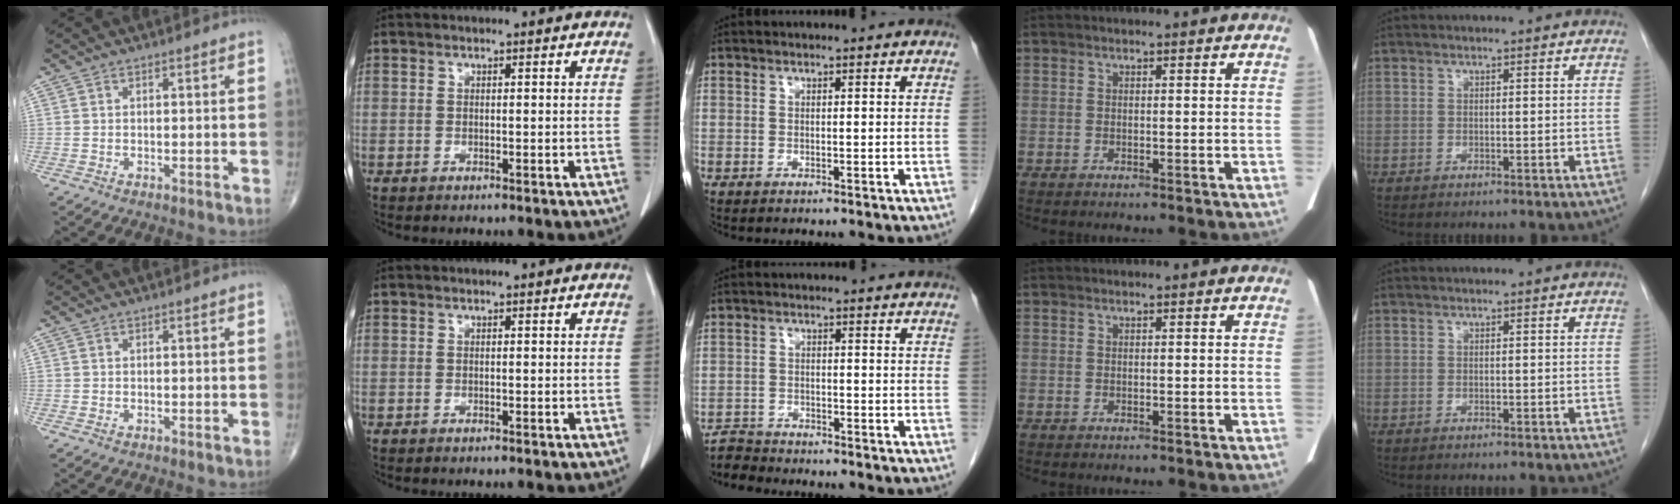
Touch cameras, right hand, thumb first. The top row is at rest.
{"middle": {"total": 1.4, "force": [-1.0, 0.0, -0.9], "torque": [0.023, -0.016, -0.021]}}